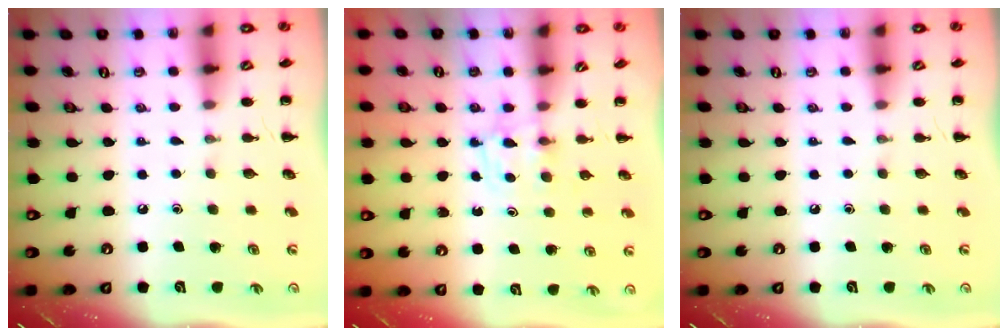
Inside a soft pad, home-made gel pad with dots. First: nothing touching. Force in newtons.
{"total": 2.8, "press": 2.5, "slide": 1.4}
{"total": 0.0}